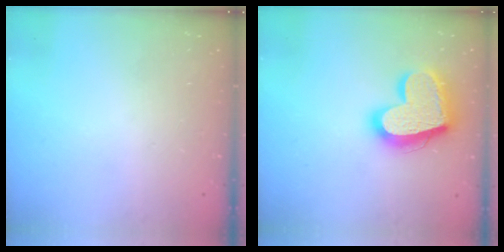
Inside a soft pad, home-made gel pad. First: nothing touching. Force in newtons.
{"total": 20.5, "press": 20.4, "slide": 1.7}